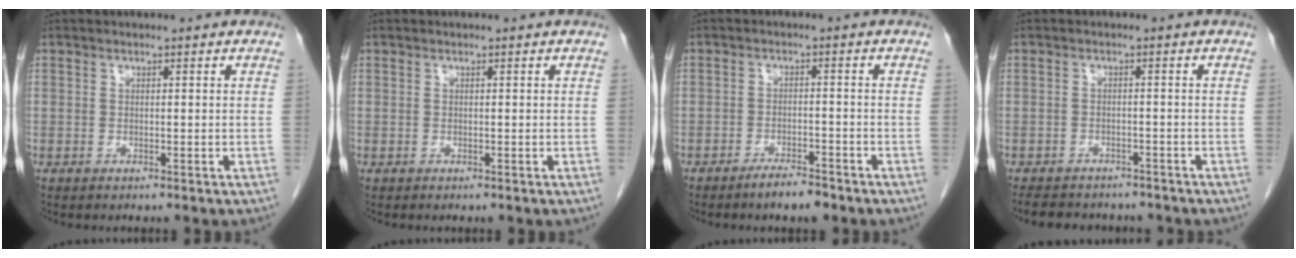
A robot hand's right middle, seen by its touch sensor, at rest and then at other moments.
{"total": 0.0}
{"total": 3.8, "force": [-3.1, 0.6, 2.1], "torque": [-0.041, -0.004, -0.050]}
{"total": 10.1, "force": [-8.8, 3.9, 3.1], "torque": [-0.059, 0.001, -0.111]}